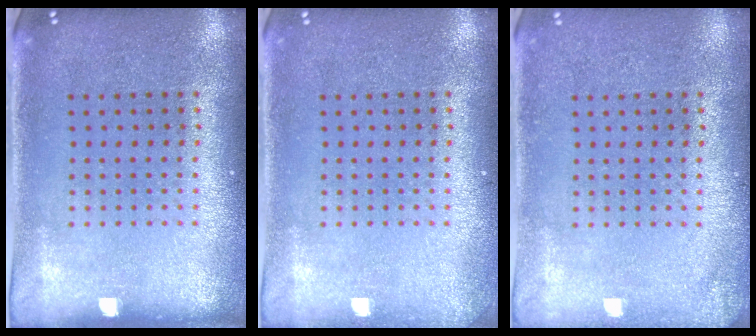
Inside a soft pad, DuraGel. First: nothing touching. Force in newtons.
{"total": 0.7, "press": 0.7, "slide": 0.0}
{"total": 1.1, "press": 1.1, "slide": 0.1}